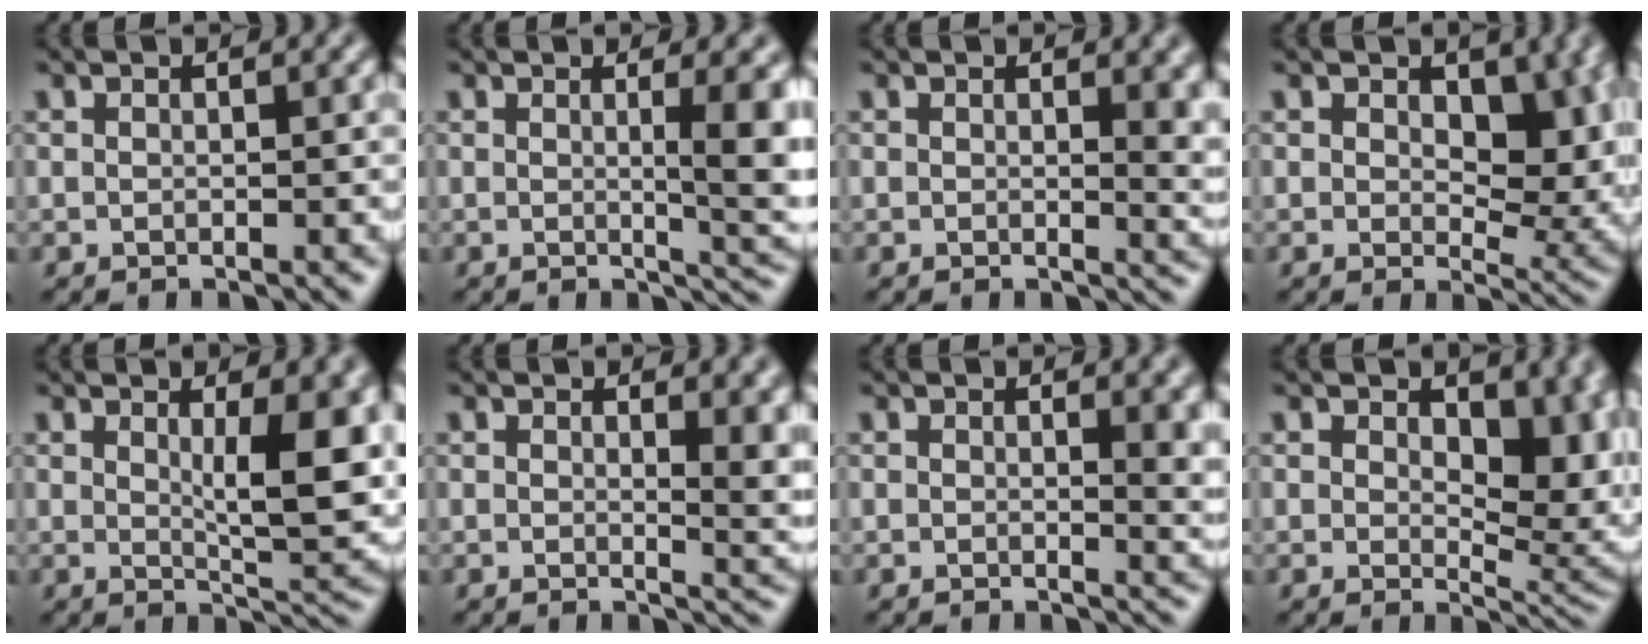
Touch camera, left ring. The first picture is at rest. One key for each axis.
{"total": 5.6, "fx": 0.4, "fy": 1.6, "fz": 5.3, "tx": -0.054, "ty": -0.004, "tz": 0.009}
{"total": 3.7, "fx": 0.9, "fy": 1.5, "fz": 3.2, "tx": -0.029, "ty": -0.009, "tz": 0.015}
{"total": 7.5, "fx": 1.6, "fy": 4.4, "fz": 5.8, "tx": -0.077, "ty": -0.011, "tz": 0.024}
{"total": 7.3, "fx": 1.6, "fy": 2.0, "fz": 6.8, "tx": -0.093, "ty": -0.011, "tz": 0.033}
{"total": 5.5, "fx": 1.4, "fy": 2.3, "fz": 4.8, "tx": -0.046, "ty": -0.010, "tz": 0.027}
{"total": 3.6, "fx": 1.0, "fy": 1.4, "fz": 3.1, "tx": -0.029, "ty": -0.004, "tz": 0.016}
{"total": 8.0, "fx": 1.5, "fy": 4.7, "fz": 6.3, "tx": -0.087, "ty": -0.016, "tz": 0.029}